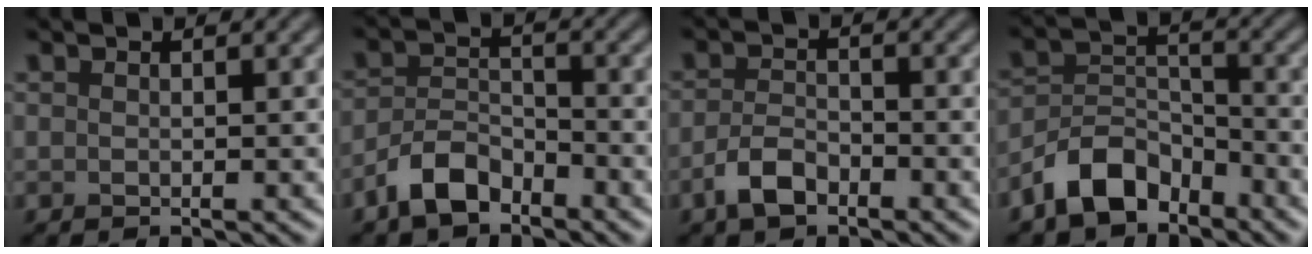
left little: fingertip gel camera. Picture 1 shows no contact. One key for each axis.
{"total": 4.0, "fx": -3.1, "fy": 1.8, "fz": 1.9, "tx": -0.033, "ty": 0.006, "tz": -0.066}
{"total": 2.9, "fx": -1.9, "fy": 1.4, "fz": 1.7, "tx": -0.035, "ty": 0.002, "tz": -0.044}
{"total": 5.8, "fx": -4.3, "fy": 3.0, "fz": 2.6, "tx": -0.043, "ty": 0.005, "tz": -0.090}